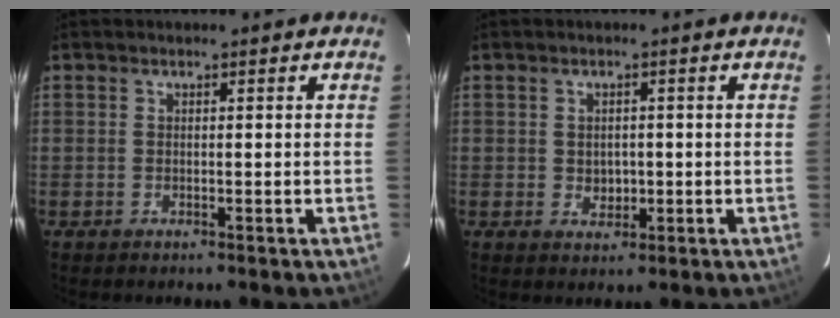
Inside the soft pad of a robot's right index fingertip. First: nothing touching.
{"total": 2.6, "force": [-0.2, 2.3, 1.2], "torque": [-0.019, 0.004, 0.003]}